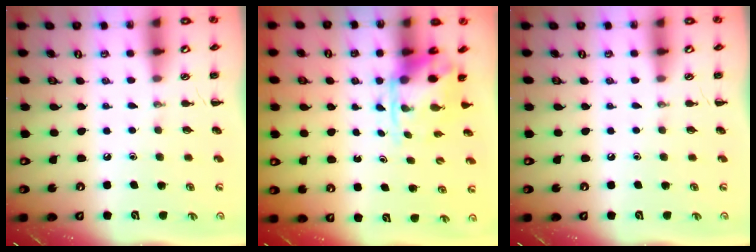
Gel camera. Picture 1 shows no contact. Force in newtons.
{"total": 3.8, "press": 3.6, "slide": 0.9}
{"total": 0.0}